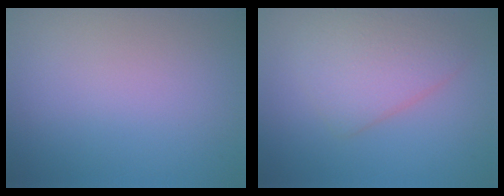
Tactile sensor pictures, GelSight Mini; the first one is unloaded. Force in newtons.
{"total": 4.4, "press": 4.4, "slide": 0.1}